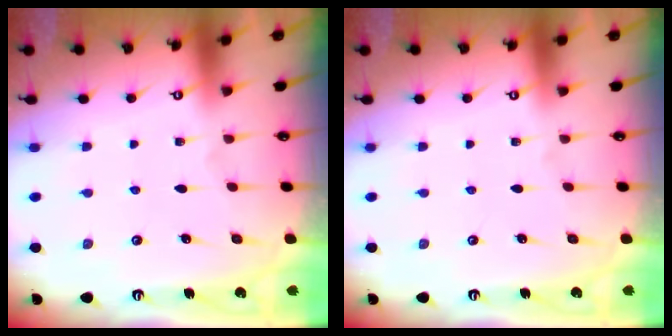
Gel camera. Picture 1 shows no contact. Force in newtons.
{"total": 0.0}